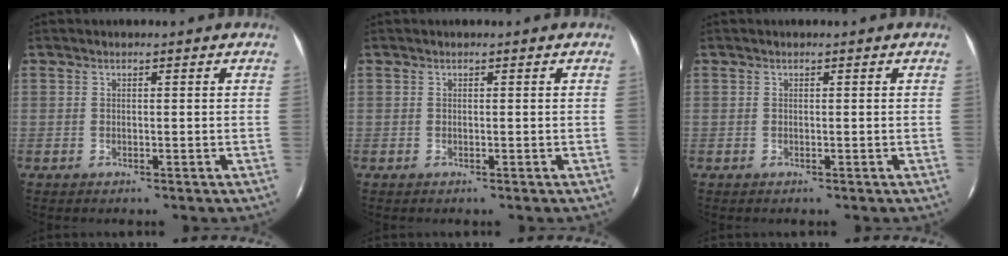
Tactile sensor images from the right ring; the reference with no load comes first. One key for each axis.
{"total": 0.0}
{"total": 0.0}